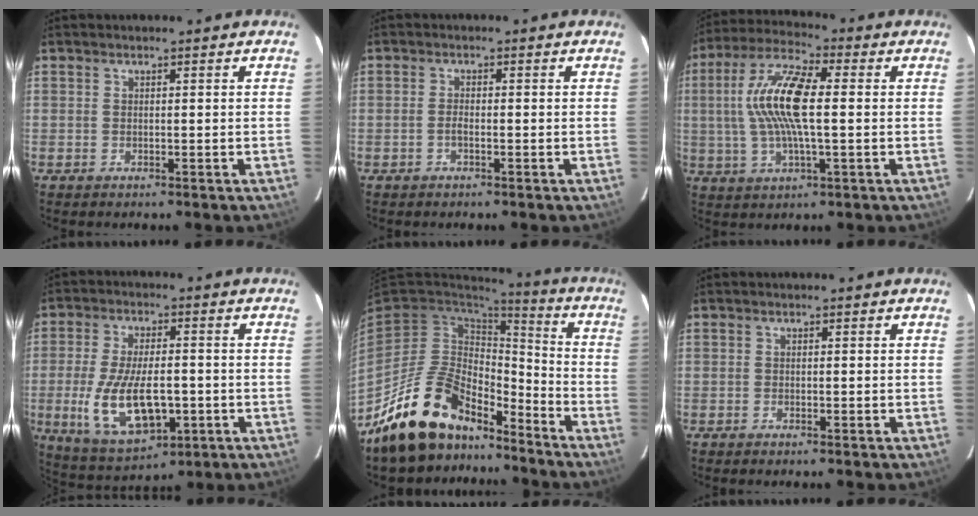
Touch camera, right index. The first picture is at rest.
{"total": 1.3, "force": [-0.6, 0.4, 1.1], "torque": [-0.024, 0.003, -0.013]}
{"total": 13.6, "force": [1.1, 3.8, 13.0], "torque": [-0.262, 0.014, 0.015]}
{"total": 15.1, "force": [-3.4, 6.9, 13.0], "torque": [-0.265, -0.022, -0.044]}
{"total": 18.0, "force": [-14.0, 8.2, 7.6], "torque": [-0.167, 0.019, -0.234]}
{"total": 0.6, "force": [-0.6, 0.1, 0.2], "torque": [-0.005, -0.001, -0.011]}